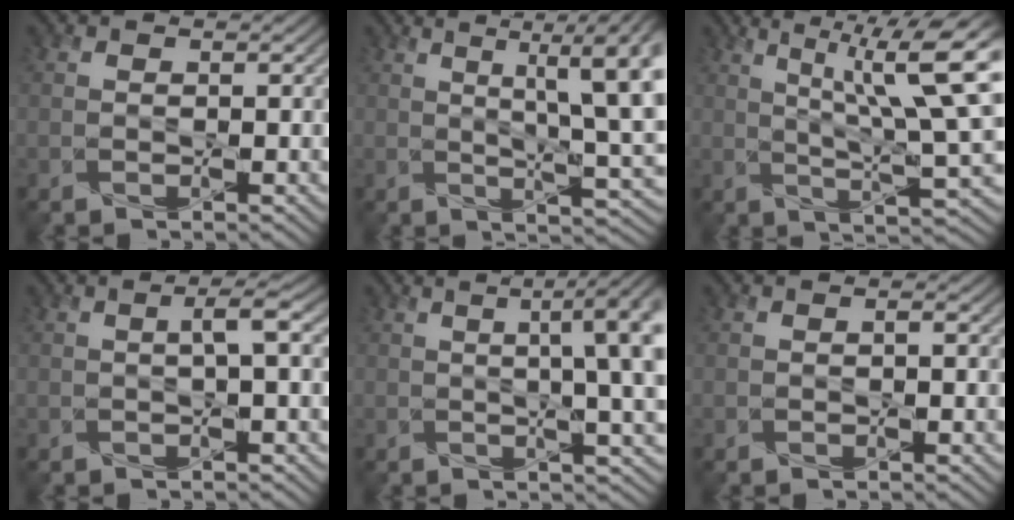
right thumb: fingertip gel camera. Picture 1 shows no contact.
{"total": 12.0, "force": [3.8, 3.5, 10.9], "torque": [-0.147, 0.026, 0.047]}
{"total": 11.9, "force": [4.1, 2.4, 10.9], "torque": [-0.179, 0.008, 0.066]}
{"total": 2.1, "force": [-0.3, 0.0, 2.0], "torque": [-0.035, 0.011, -0.008]}
{"total": 8.4, "force": [1.5, 2.0, 8.0], "torque": [-0.085, 0.021, 0.009]}
{"total": 0.7, "force": [-0.3, 0.2, 0.5], "torque": [-0.009, 0.001, -0.006]}